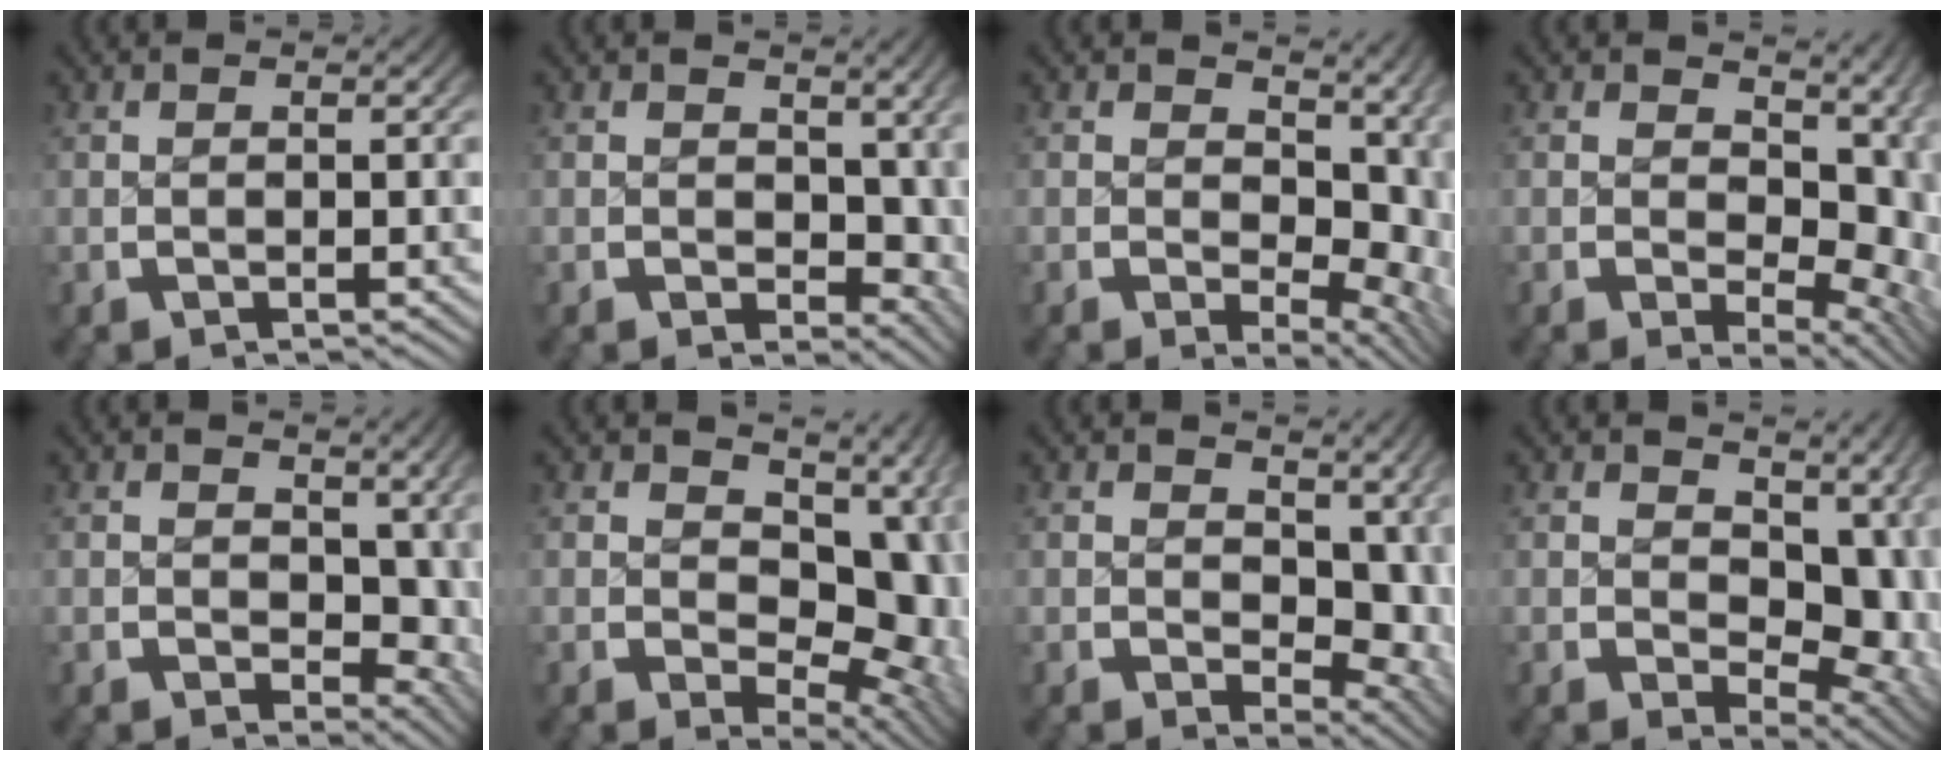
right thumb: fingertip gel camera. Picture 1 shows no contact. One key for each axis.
{"total": 3.8, "fx": 0.6, "fy": 2.8, "fz": 2.4, "tx": -0.023, "ty": -0.007, "tz": 0.009}
{"total": 6.8, "fx": -0.1, "fy": 3.9, "fz": 5.6, "tx": -0.073, "ty": -0.017, "tz": 0.009}
{"total": 7.6, "fx": 0.0, "fy": 4.3, "fz": 6.2, "tx": -0.082, "ty": -0.016, "tz": 0.010}
{"total": 4.9, "fx": 0.5, "fy": 3.6, "fz": 3.3, "tx": -0.036, "ty": -0.011, "tz": 0.010}
{"total": 10.6, "fx": -0.1, "fy": 6.7, "fz": 8.2, "tx": -0.119, "ty": -0.023, "tz": 0.009}
{"total": 6.2, "fx": 0.4, "fy": 3.9, "fz": 4.8, "tx": -0.066, "ty": -0.025, "tz": 0.019}
{"total": 8.1, "fx": 0.1, "fy": 4.9, "fz": 6.5, "tx": -0.093, "ty": -0.022, "tz": 0.013}